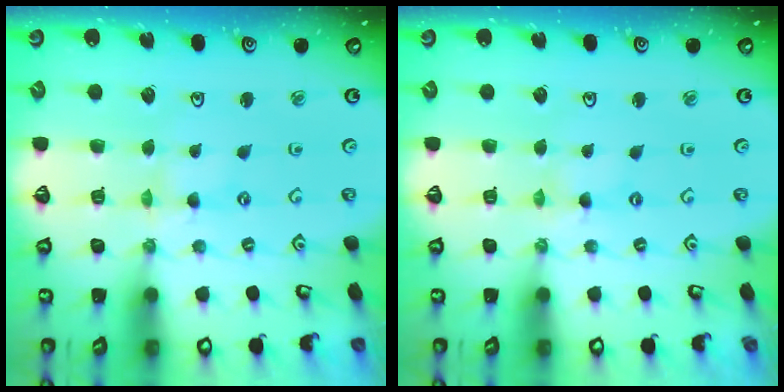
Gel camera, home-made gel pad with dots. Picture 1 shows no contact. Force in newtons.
{"total": 0.0}